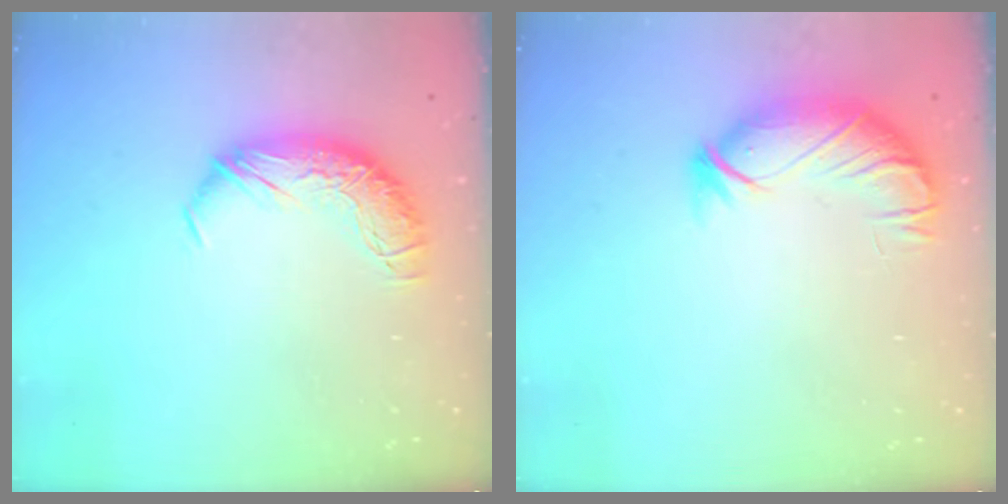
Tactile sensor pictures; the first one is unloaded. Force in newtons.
{"total": 3.7, "press": 3.1, "slide": 2.0}